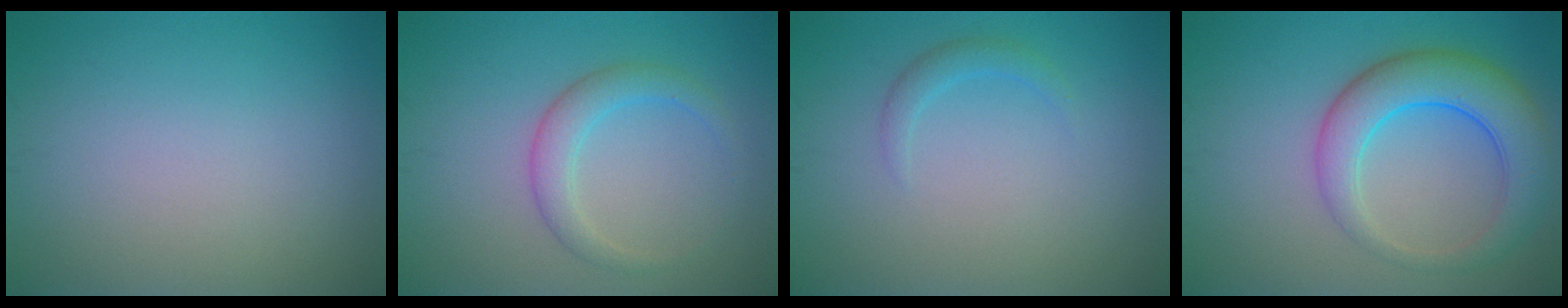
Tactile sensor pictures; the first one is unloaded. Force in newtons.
{"total": 2.7, "press": 2.7, "slide": 0.1}
{"total": 1.3, "press": 1.3, "slide": 0.2}
{"total": 6.5, "press": 6.5, "slide": 0.2}